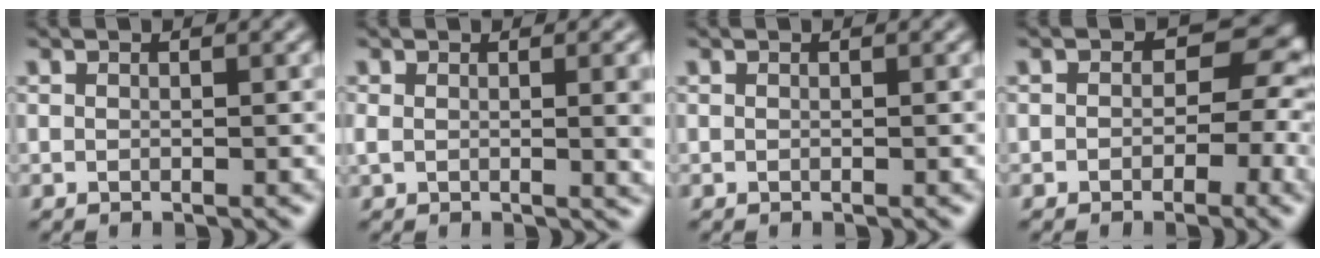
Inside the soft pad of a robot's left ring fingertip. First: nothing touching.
{"total": 4.3, "force": [0.7, 1.9, 3.8], "torque": [-0.035, -0.003, 0.019]}
{"total": 0.0}
{"total": 7.7, "force": [-0.2, 5.5, 5.4], "torque": [-0.030, 0.018, -0.017]}